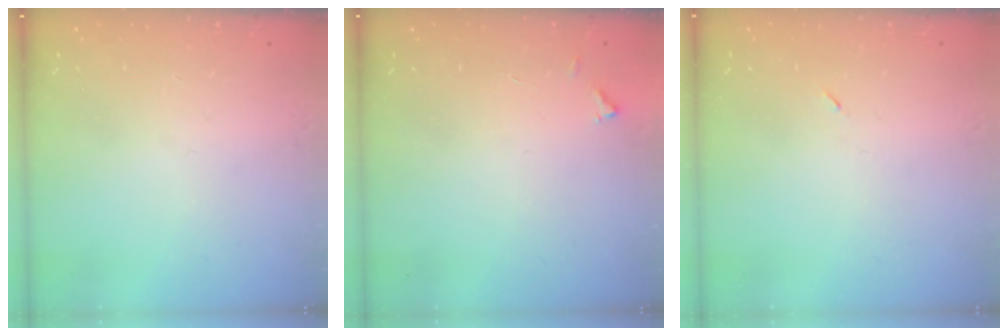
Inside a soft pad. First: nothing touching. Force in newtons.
{"total": 4.0, "press": 3.9, "slide": 0.2}
{"total": 2.6, "press": 2.3, "slide": 1.2}